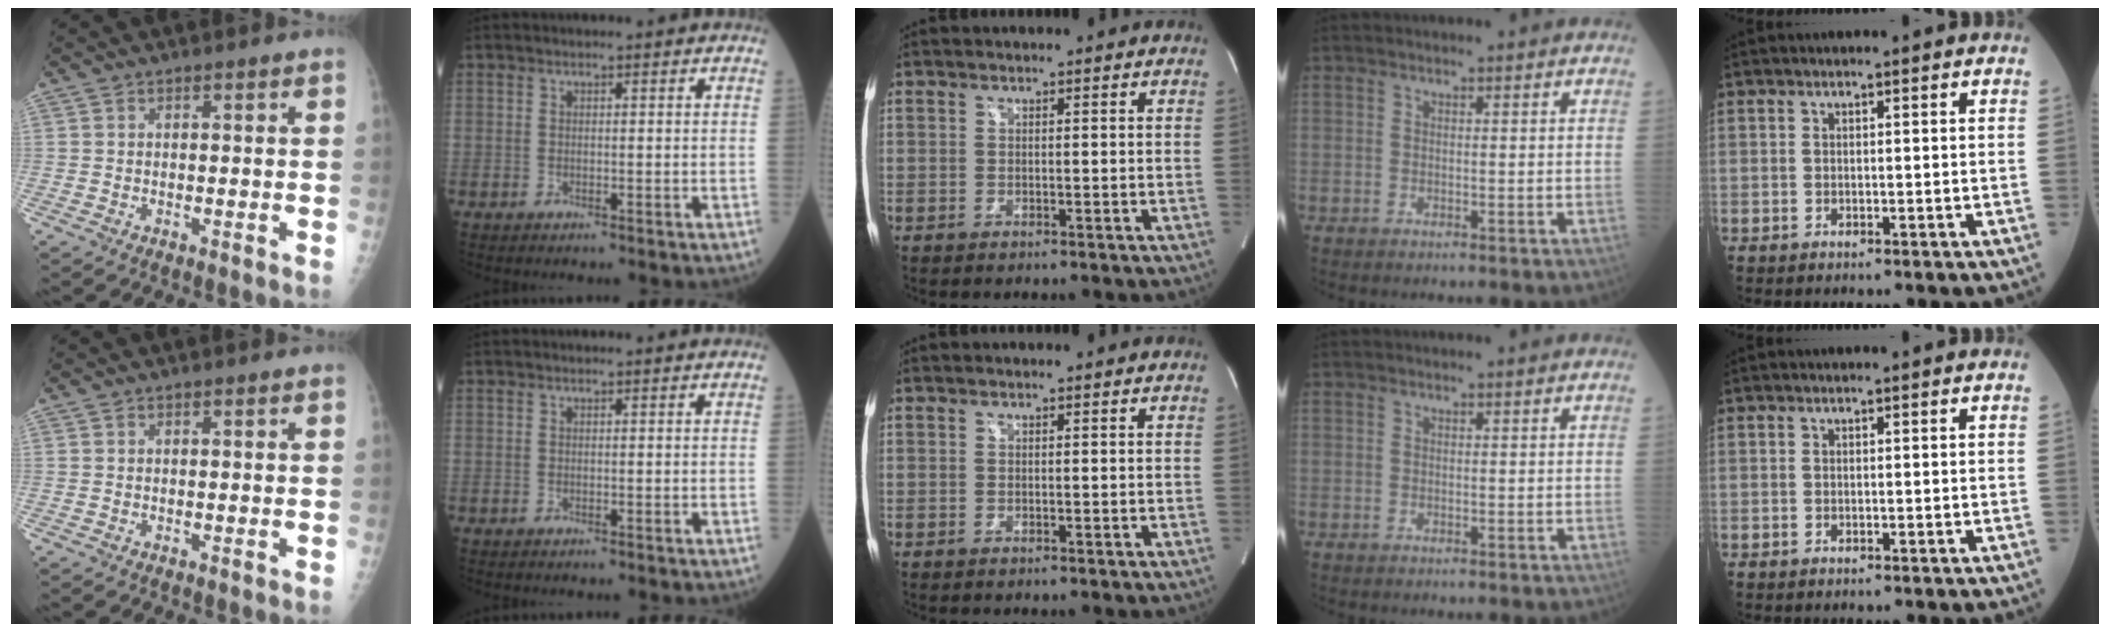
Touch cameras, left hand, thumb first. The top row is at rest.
{}